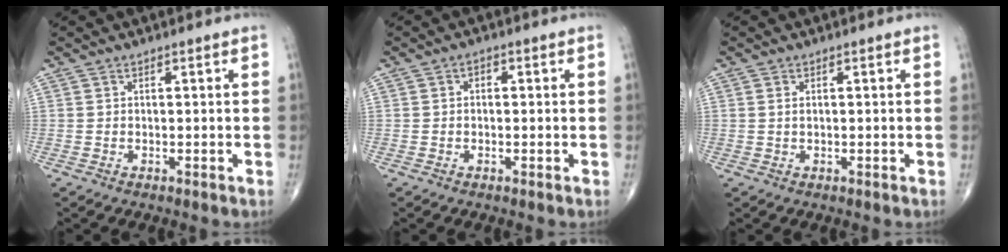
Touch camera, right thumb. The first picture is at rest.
{"total": 1.2, "force": [0.1, 0.9, 0.8], "torque": [-0.004, 0.005, -0.001]}
{"total": 0.7, "force": [0.3, 0.3, 0.6], "torque": [-0.011, 0.003, 0.007]}